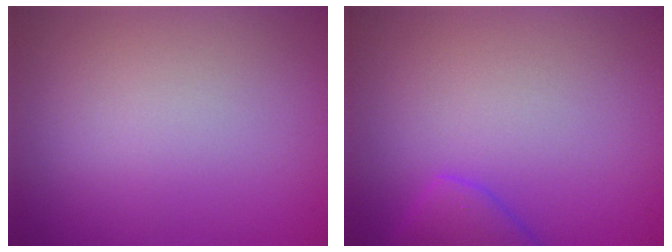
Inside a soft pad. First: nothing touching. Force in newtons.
{"total": 2.5, "press": 2.5, "slide": 0.4}